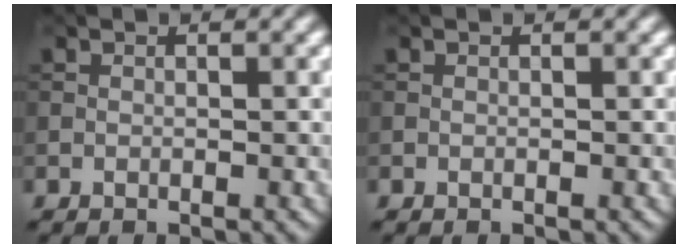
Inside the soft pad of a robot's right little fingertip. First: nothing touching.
{"total": 0.0}